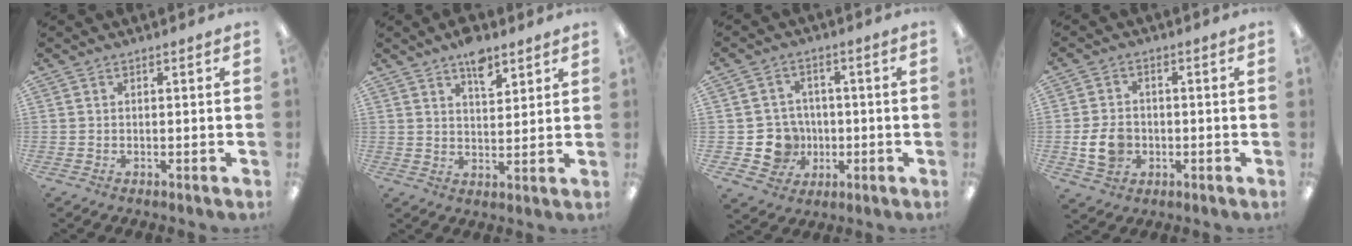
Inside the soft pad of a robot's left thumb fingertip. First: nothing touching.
{"total": 7.1, "force": [5.1, 3.3, 3.8], "torque": [-0.050, -0.028, 0.086]}
{"total": 8.2, "force": [-1.7, 7.7, 2.2], "torque": [-0.057, 0.013, -0.023]}
{"total": 7.4, "force": [-1.5, 5.8, 4.3], "torque": [-0.078, 0.006, -0.026]}